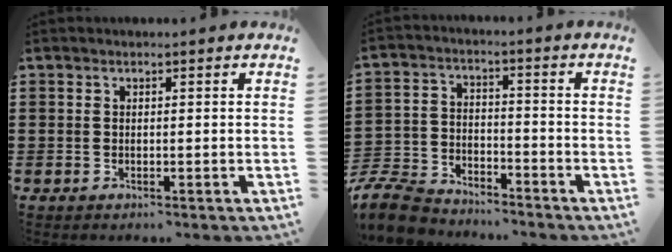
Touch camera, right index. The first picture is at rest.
{"total": 8.0, "force": [-7.6, 2.0, 1.7], "torque": [-0.050, 0.017, -0.153]}